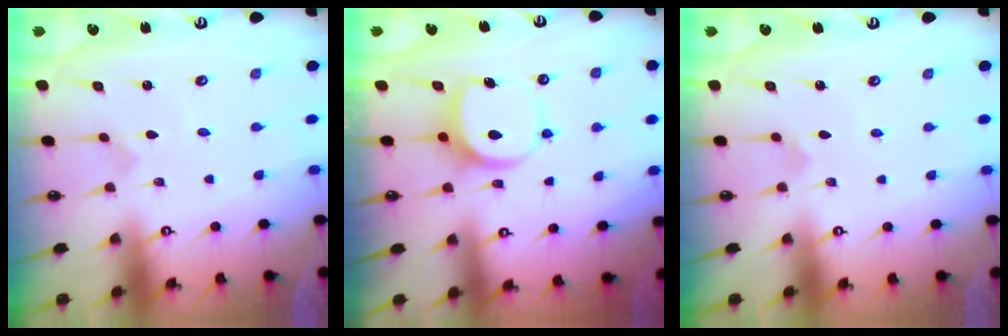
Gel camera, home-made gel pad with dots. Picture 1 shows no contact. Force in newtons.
{"total": 7.0, "press": 7.0, "slide": 0.6}
{"total": 2.9, "press": 2.9, "slide": 0.1}